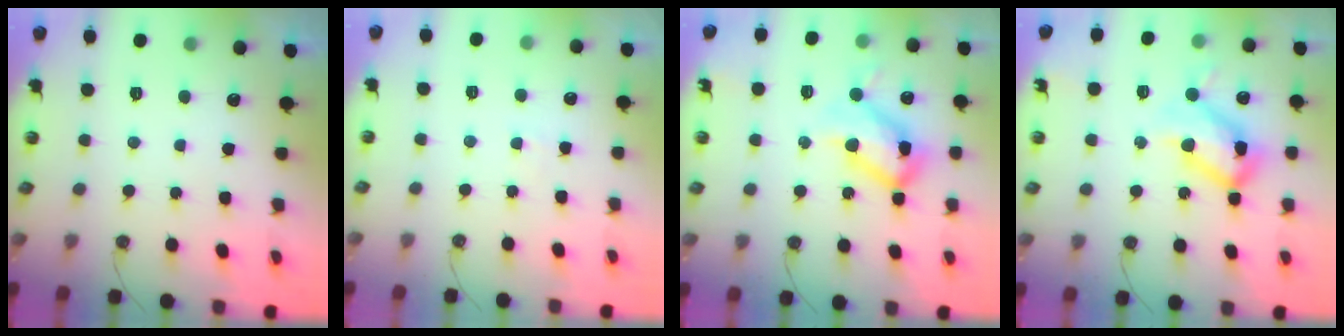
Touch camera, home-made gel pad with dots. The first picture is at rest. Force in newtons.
{"total": 2.7, "press": 2.6, "slide": 0.4}
{"total": 17.4, "press": 17.3, "slide": 1.4}
{"total": 17.4, "press": 17.3, "slide": 1.4}